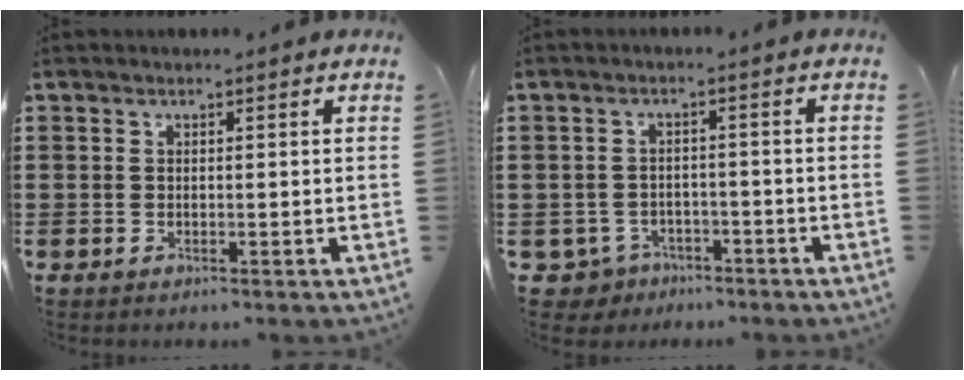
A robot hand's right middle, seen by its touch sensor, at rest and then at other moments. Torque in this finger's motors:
{"motor_torque": [0.98, 1.02, -0.02, -0.02]}